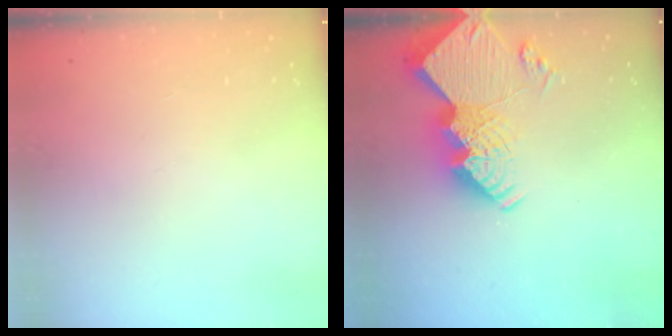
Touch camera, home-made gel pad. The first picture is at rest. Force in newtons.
{"total": 19.8, "press": 19.8, "slide": 1.9}